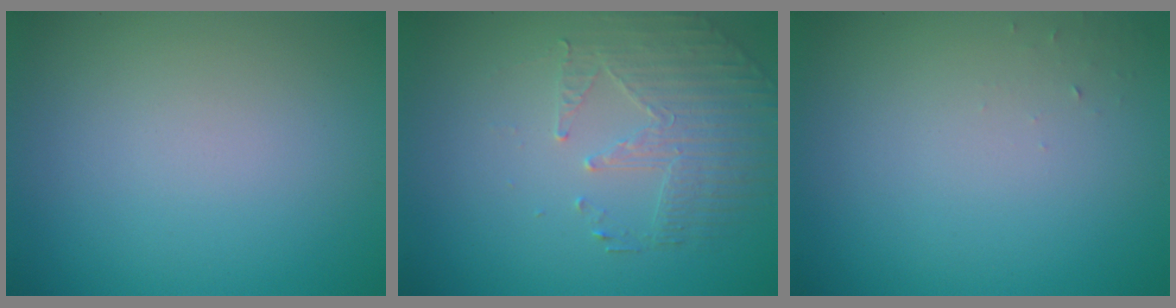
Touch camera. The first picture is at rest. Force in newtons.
{"total": 2.2, "press": 1.8, "slide": 1.2}
{"total": 0.6, "press": 0.6, "slide": 0.1}